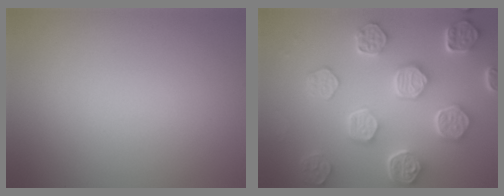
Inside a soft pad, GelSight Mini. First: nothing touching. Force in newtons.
{"total": 8.1, "press": 6.1, "slide": 5.3}